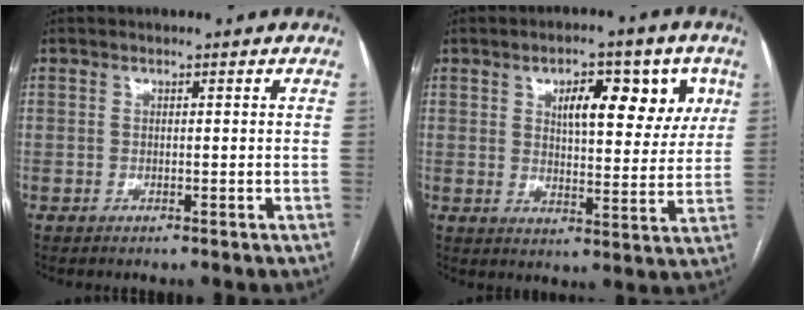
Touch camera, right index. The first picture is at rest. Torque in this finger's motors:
{"motor_torque": [0.61, 0.50, 0.46, 0.08]}